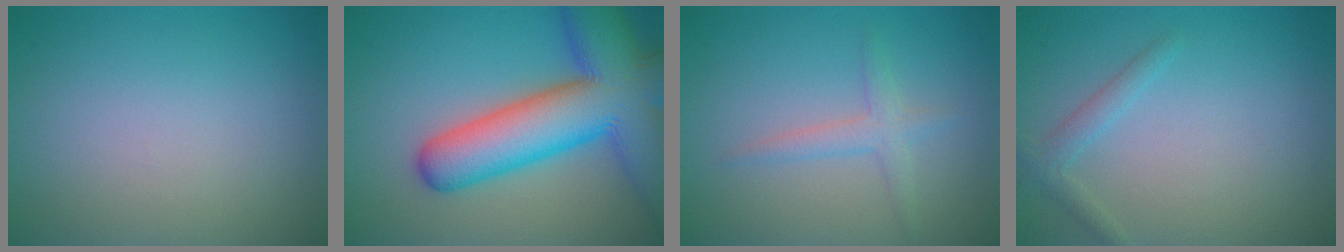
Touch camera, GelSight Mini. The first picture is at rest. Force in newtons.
{"total": 13.1, "press": 13.1, "slide": 0.7}
{"total": 2.0, "press": 2.0, "slide": 0.1}
{"total": 1.6, "press": 1.6, "slide": 0.1}